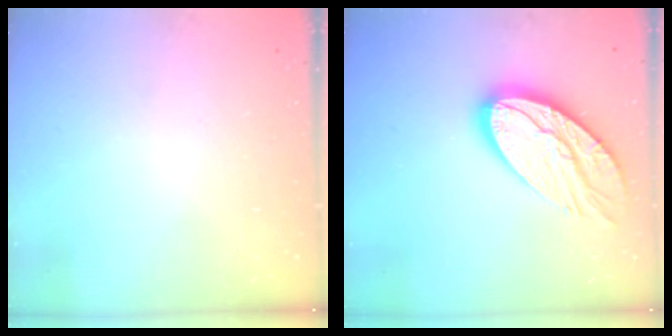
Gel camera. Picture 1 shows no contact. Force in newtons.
{"total": 18.2, "press": 18.1, "slide": 1.7}